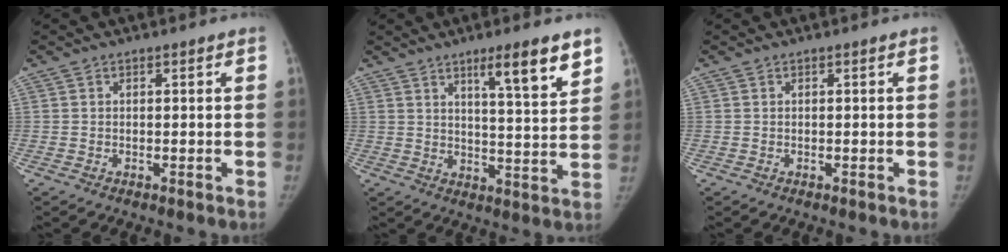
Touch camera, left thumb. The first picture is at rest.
{"total": 10.4, "force": [6.4, 1.3, 8.0], "torque": [-0.109, -0.038, 0.098]}
{"total": 0.0}